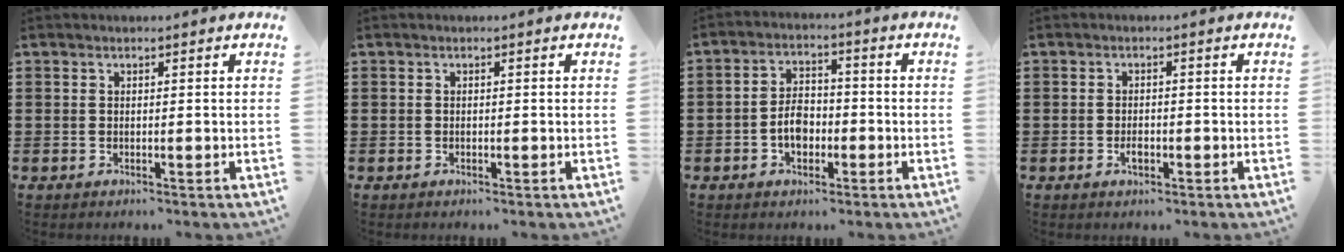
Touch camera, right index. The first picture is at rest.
{"total": 0.0}
{"total": 4.8, "force": [-1.5, 3.1, 3.4], "torque": [-0.064, 0.002, -0.031]}
{"total": 1.9, "force": [-0.8, 0.8, 1.6], "torque": [-0.031, 0.000, -0.014]}